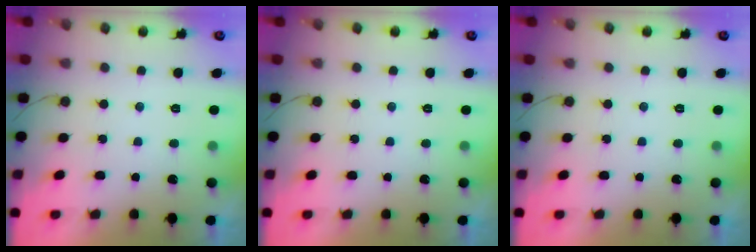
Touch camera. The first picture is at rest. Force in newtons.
{"total": 0.0}
{"total": 0.0}